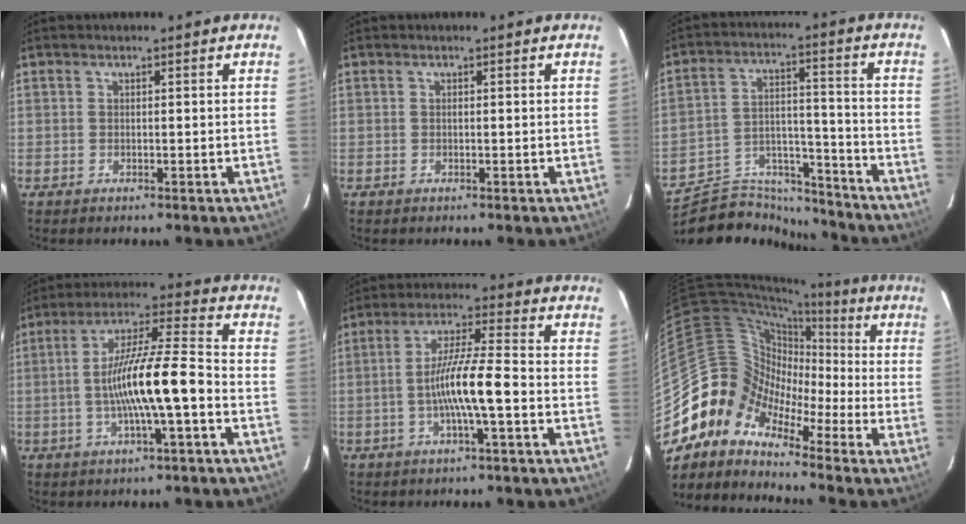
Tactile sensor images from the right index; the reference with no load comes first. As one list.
[{"total": 0.0}, {"total": 13.9, "force": [-13.0, 4.3, 2.1], "torque": [-0.047, 0.044, -0.210]}, {"total": 13.0, "force": [-3.4, 1.1, 12.5], "torque": [-0.230, 0.008, -0.060]}, {"total": 9.3, "force": [-2.7, 0.2, 8.9], "torque": [-0.171, 0.003, -0.051]}, {"total": 10.0, "force": [-6.7, 7.2, 1.5], "torque": [-0.034, 0.046, -0.165]}]